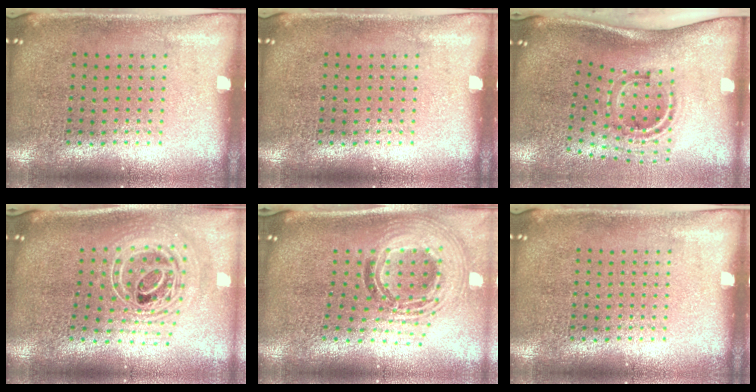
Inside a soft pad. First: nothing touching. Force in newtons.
{"total": 0.0}
{"total": 1.9, "press": 1.2, "slide": 1.5}
{"total": 2.7, "press": 1.9, "slide": 1.9}
{"total": 2.0, "press": 1.6, "slide": 1.2}
{"total": 0.0}